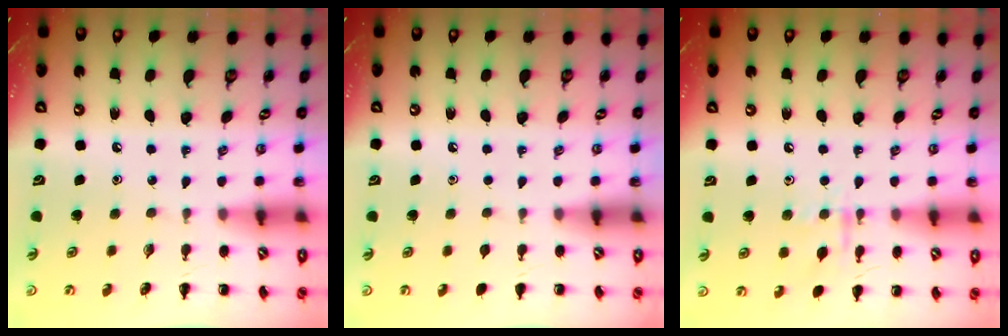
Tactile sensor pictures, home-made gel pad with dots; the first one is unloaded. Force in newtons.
{"total": 0.6, "press": 0.6, "slide": 0.1}
{"total": 7.7, "press": 7.6, "slide": 0.8}